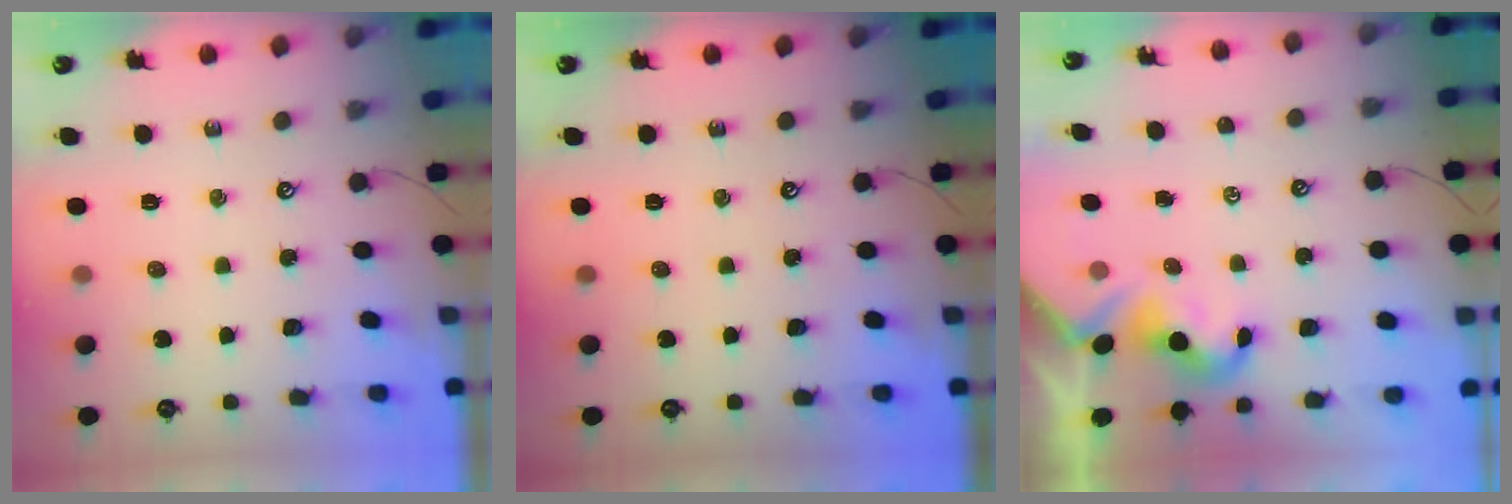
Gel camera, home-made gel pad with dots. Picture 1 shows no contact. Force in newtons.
{"total": 0.0}
{"total": 2.2, "press": 2.1, "slide": 0.6}